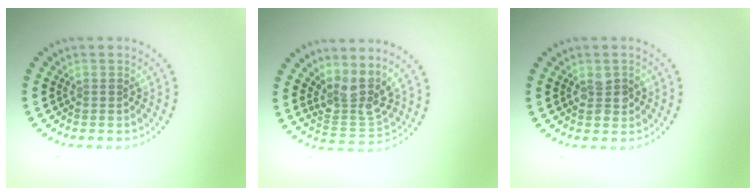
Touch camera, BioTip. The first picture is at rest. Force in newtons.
{"total": 3.6, "press": 2.8, "slide": 2.2}
{"total": 1.8, "press": 1.7, "slide": 0.2}